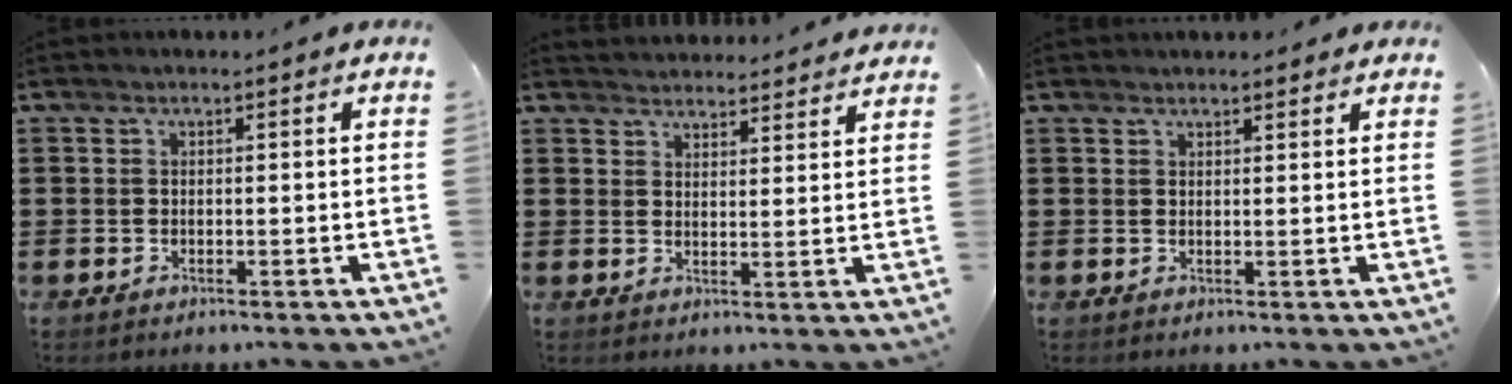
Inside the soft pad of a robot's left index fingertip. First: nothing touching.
{"total": 3.0, "force": [3.0, 0.0, -0.4], "torque": [0.007, -0.018, 0.053]}
{"total": 1.6, "force": [1.5, 0.3, 0.4], "torque": [-0.009, 0.002, 0.030]}